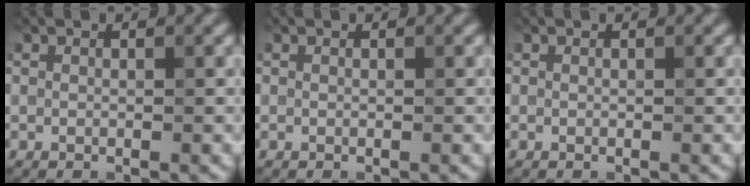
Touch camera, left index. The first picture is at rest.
{"total": 0.0}
{"total": 0.0}